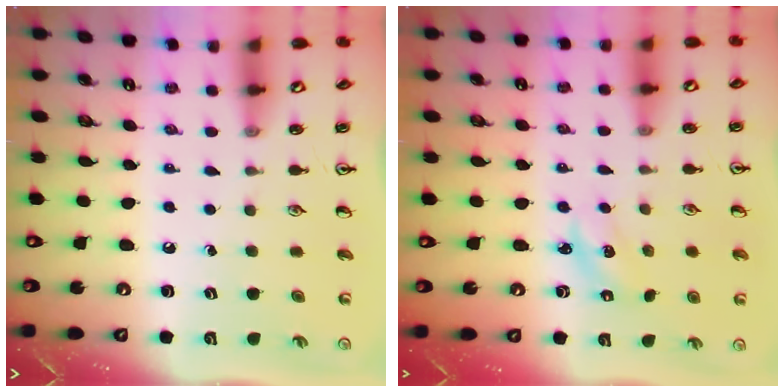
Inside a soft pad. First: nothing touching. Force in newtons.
{"total": 2.2, "press": 2.1, "slide": 0.4}